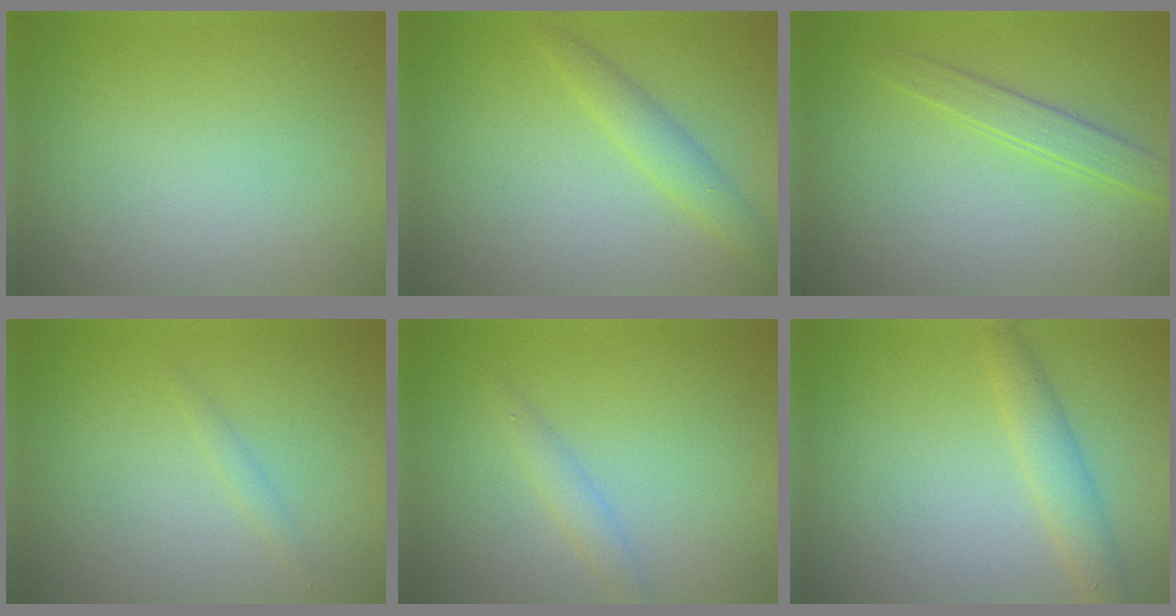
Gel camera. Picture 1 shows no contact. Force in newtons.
{"total": 2.1, "press": 2.1, "slide": 0.1}
{"total": 1.8, "press": 1.8, "slide": 0.1}
{"total": 0.8, "press": 0.8, "slide": 0.0}
{"total": 1.5, "press": 1.5, "slide": 0.1}
{"total": 2.5, "press": 2.5, "slide": 0.0}